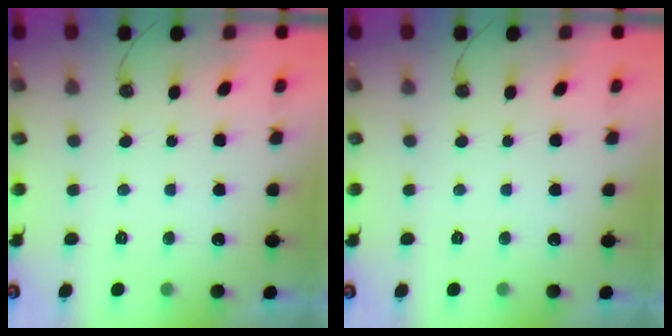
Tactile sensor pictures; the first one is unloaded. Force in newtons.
{"total": 0.0}